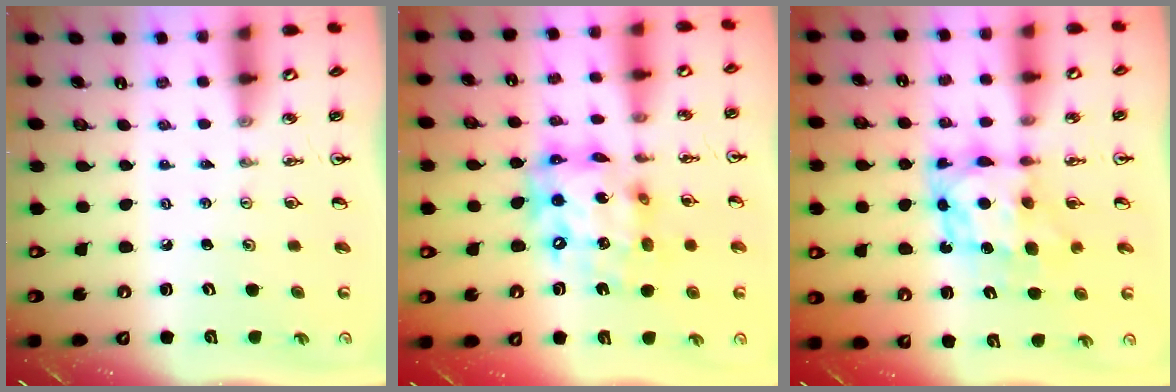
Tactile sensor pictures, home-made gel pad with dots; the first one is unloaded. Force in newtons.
{"total": 17.2, "press": 17.1, "slide": 1.4}
{"total": 7.1, "press": 7.1, "slide": 0.9}